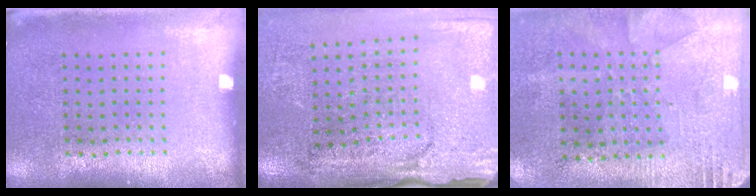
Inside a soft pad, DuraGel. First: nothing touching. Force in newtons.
{"total": 4.2, "press": 3.6, "slide": 2.1}
{"total": 2.7, "press": 2.3, "slide": 1.5}